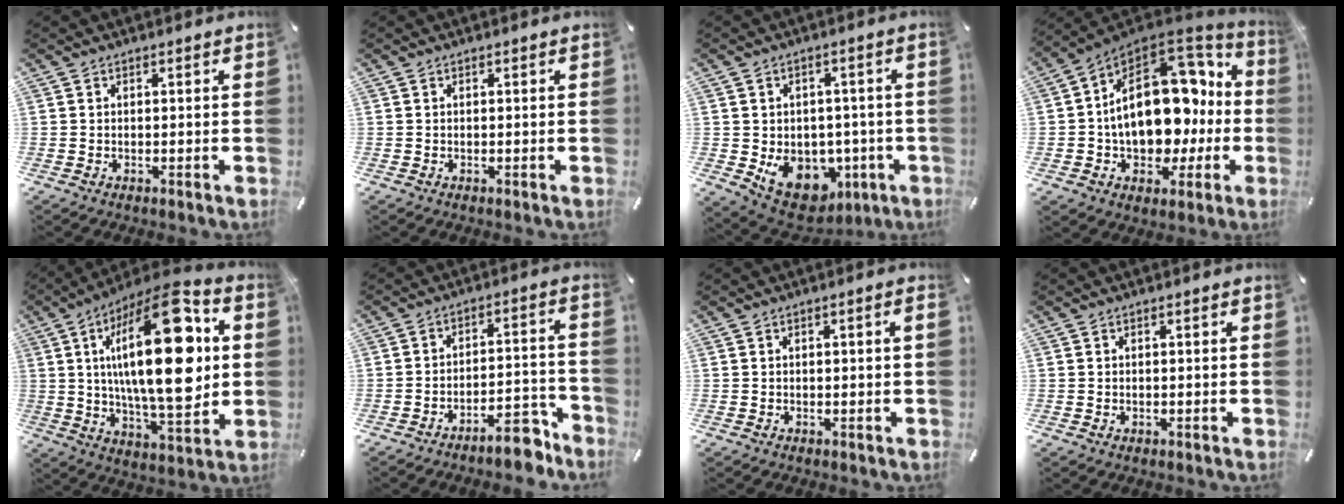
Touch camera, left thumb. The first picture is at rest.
{"total": 0.0}
{"total": 12.2, "force": [-3.2, 10.2, 5.7], "torque": [-0.067, 0.008, -0.041]}
{"total": 23.7, "force": [1.6, 15.7, 17.7], "torque": [-0.294, -0.013, 0.037]}
{"total": 30.6, "force": [5.6, 12.5, 27.3], "torque": [-0.473, -0.026, 0.080]}
{"total": 10.0, "force": [-7.9, 3.5, 5.1], "torque": [-0.059, 0.055, -0.135]}
{"total": 1.4, "force": [0.0, 0.2, 1.4], "torque": [-0.021, -0.001, 0.000]}
{"total": 0.5, "force": [0.1, 0.5, 0.2], "torque": [-0.005, 0.003, 0.000]}